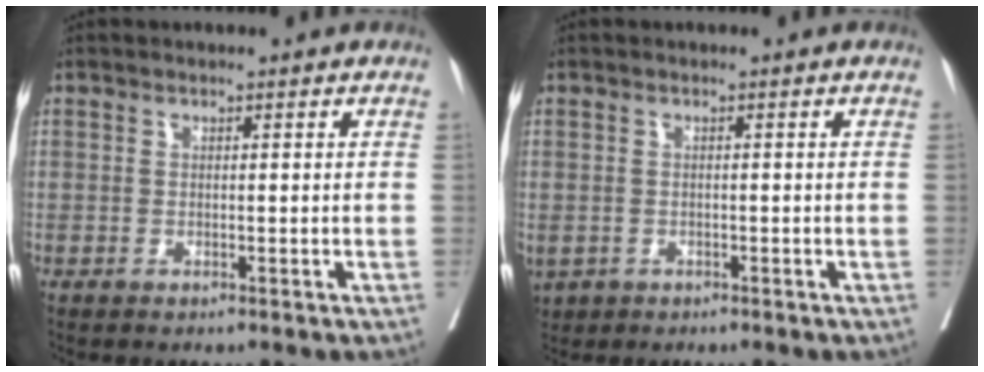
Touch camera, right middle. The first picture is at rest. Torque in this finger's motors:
{"motor_torque": [1.63, -0.49, 1.06, 0.21]}